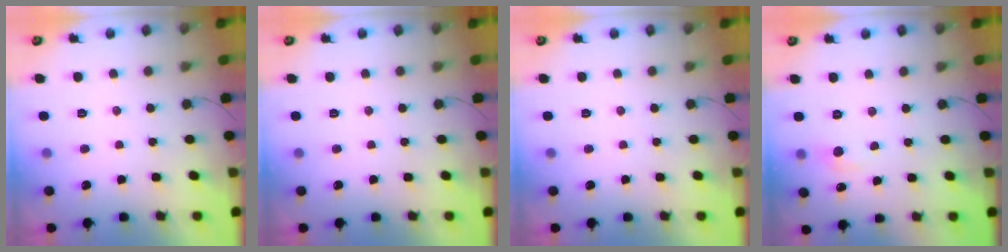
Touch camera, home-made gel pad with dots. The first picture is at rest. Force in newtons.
{"total": 0.0}
{"total": 0.0}
{"total": 4.3, "press": 4.3, "slide": 0.5}